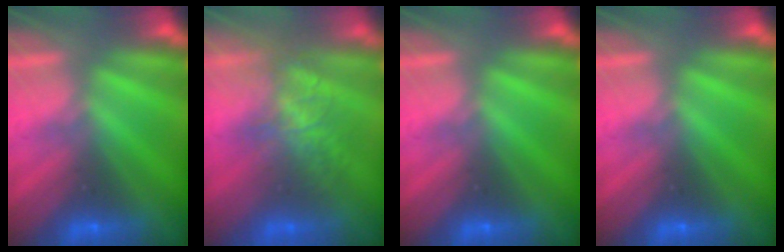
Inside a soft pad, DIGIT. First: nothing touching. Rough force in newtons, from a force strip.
{"total": 4.4}
{"total": 0.0}
{"total": 0.0}